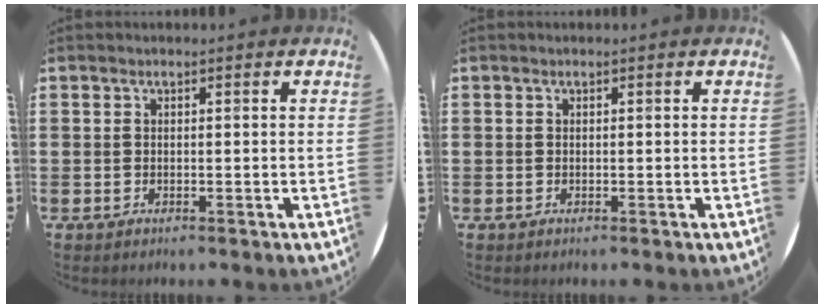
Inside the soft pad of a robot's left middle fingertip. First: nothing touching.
{"total": 0.0}